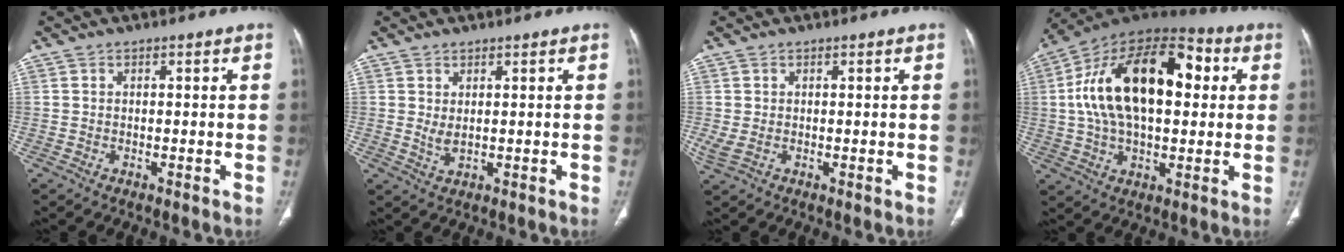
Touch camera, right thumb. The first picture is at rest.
{"total": 2.2, "force": [0.6, 0.9, 1.9], "torque": [-0.037, -0.010, 0.019]}
{"total": 2.4, "force": [-0.1, 1.2, 2.1], "torque": [-0.063, 0.002, 0.005]}
{"total": 25.4, "force": [4.1, 13.9, 20.9], "torque": [-0.351, 0.028, 0.059]}